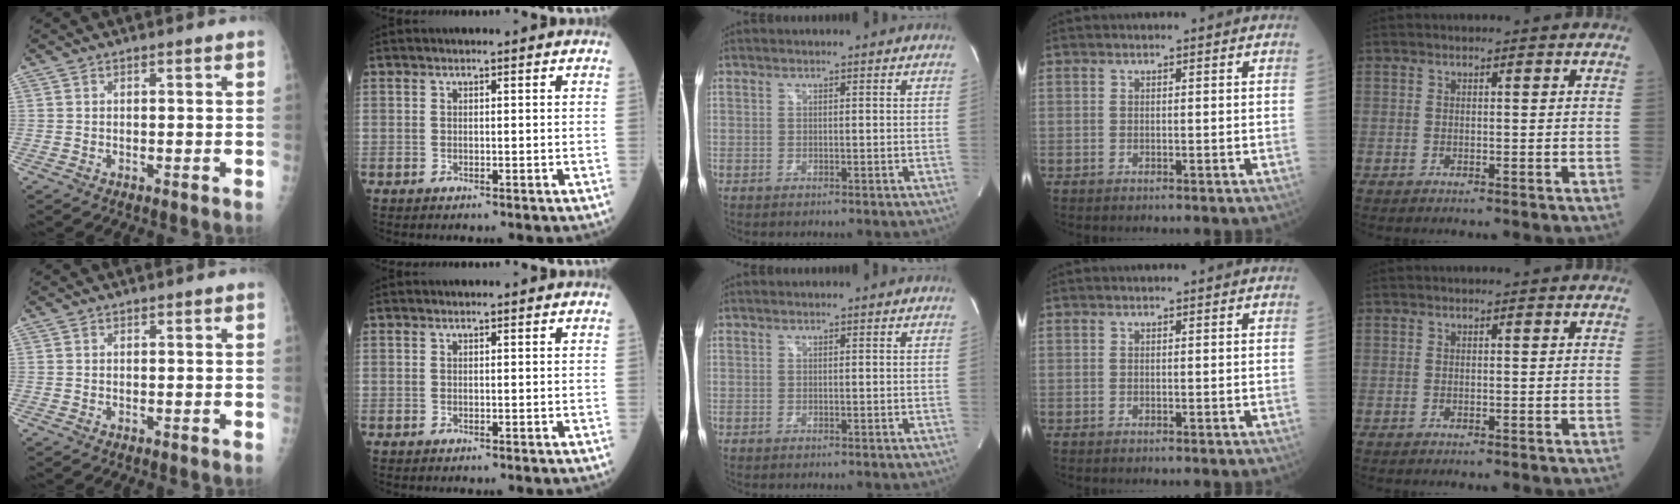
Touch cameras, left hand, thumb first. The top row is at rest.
{}